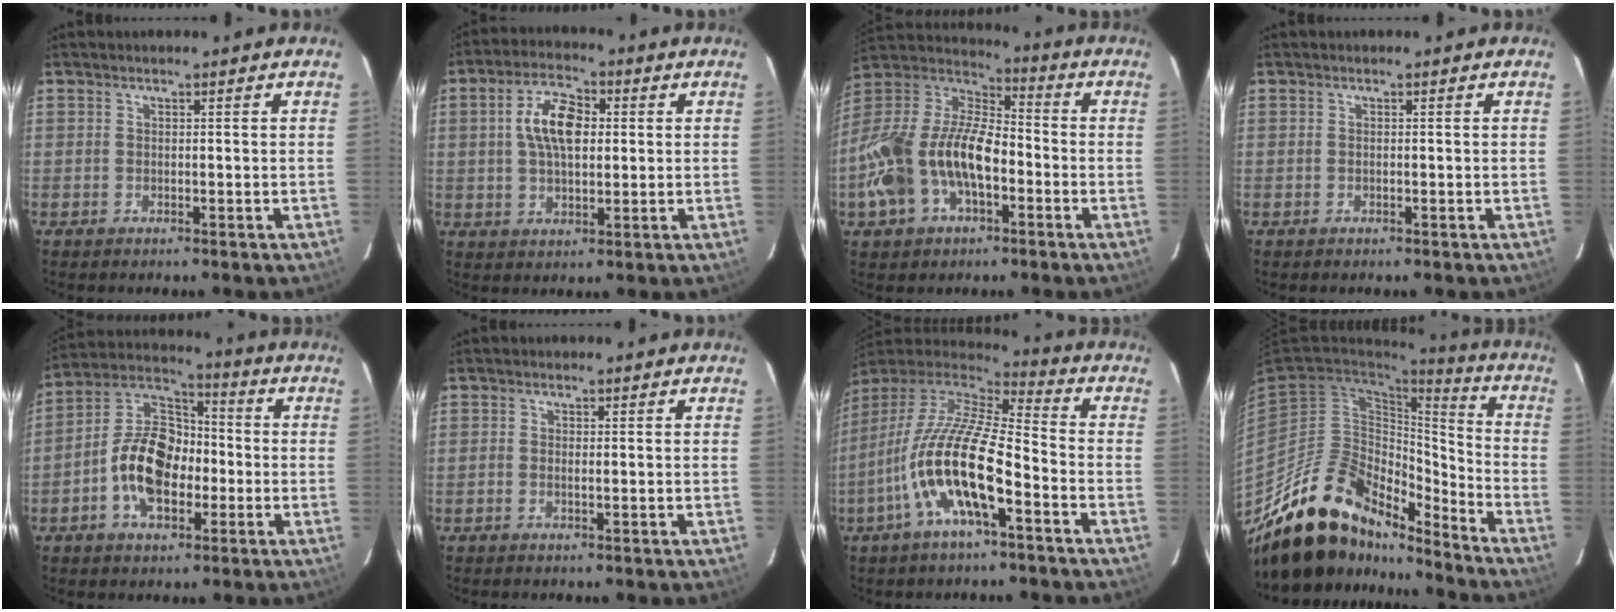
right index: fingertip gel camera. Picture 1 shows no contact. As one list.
[{"total": 9.2, "force": [1.5, 4.9, 7.6], "torque": [-0.141, 0.018, 0.027]}, {"total": 21.3, "force": [-6.8, 12.3, 16.1], "torque": [-0.343, -0.003, -0.126]}, {"total": 0.0}, {"total": 13.3, "force": [-3.8, 8.1, 9.8], "torque": [-0.192, 0.025, -0.067]}, {"total": 0.8, "force": [-0.1, 0.2, 0.7], "torque": [-0.018, 0.001, -0.005]}, {"total": 17.8, "force": [-7.1, 4.6, 15.7], "torque": [-0.295, -0.022, -0.141]}, {"total": 22.1, "force": [-17.7, 9.2, 9.6], "torque": [-0.175, 0.020, -0.293]}]